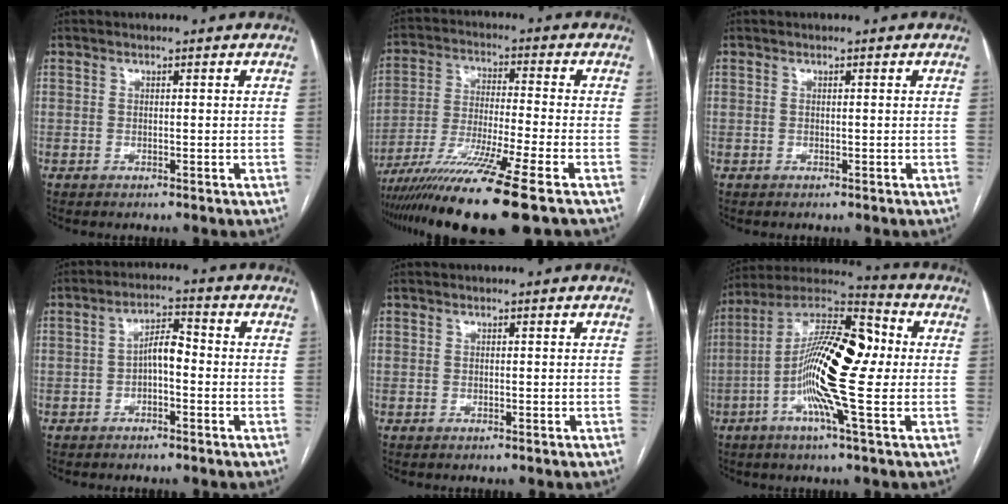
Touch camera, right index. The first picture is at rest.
{"total": 15.4, "force": [-10.7, -1.5, 11.0], "torque": [-0.208, -0.044, -0.188]}
{"total": 0.0}
{"total": 4.2, "force": [-0.9, 1.5, 3.8], "torque": [-0.065, 0.018, -0.016]}
{"total": 0.0}
{"total": 18.3, "force": [-0.8, 2.6, 18.1], "torque": [-0.324, 0.022, -0.029]}